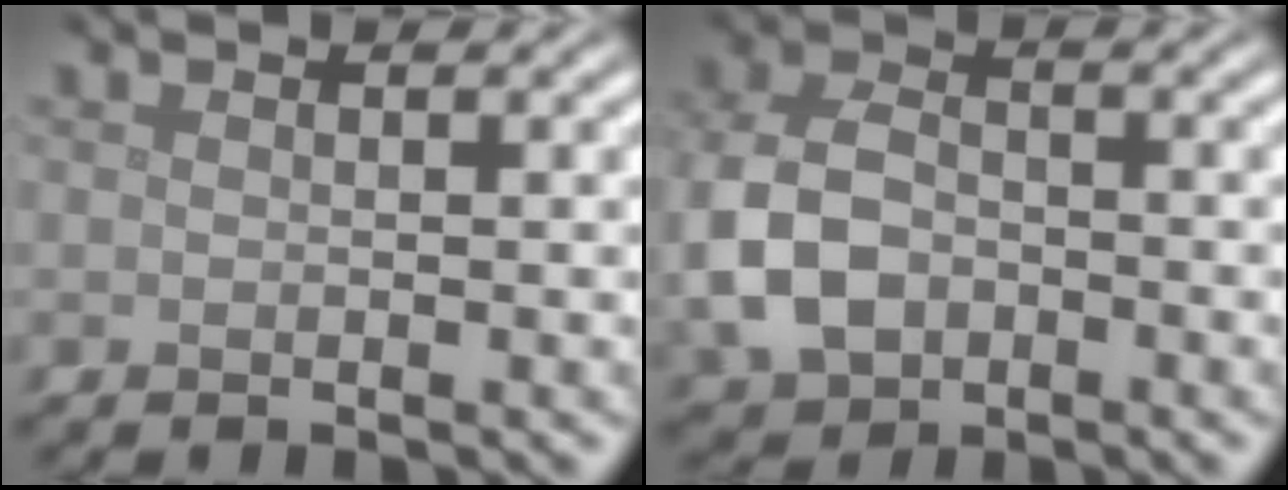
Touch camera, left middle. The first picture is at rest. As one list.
[{"total": 6.7, "force": [-1.9, 4.9, 4.2], "torque": [-0.101, -0.002, -0.047]}]